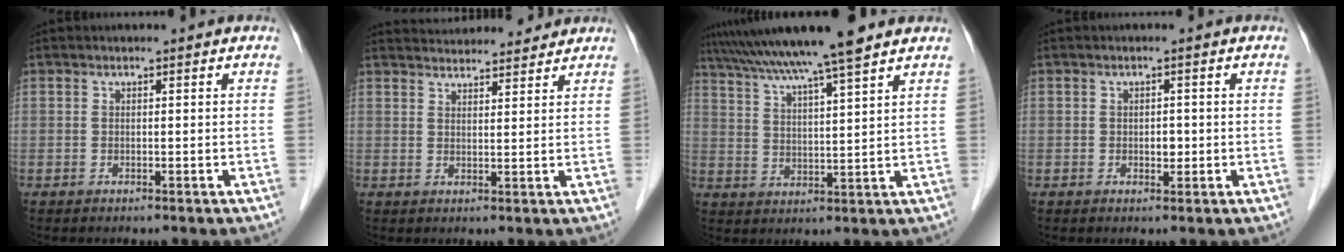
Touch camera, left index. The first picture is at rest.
{"total": 10.6, "force": [10.1, 1.8, 2.6], "torque": [-0.036, 0.023, 0.140]}
{"total": 13.0, "force": [10.9, -1.1, 7.1], "torque": [-0.127, 0.020, 0.172]}
{"total": 1.4, "force": [-0.2, 0.9, 1.0], "torque": [-0.017, 0.000, -0.001]}